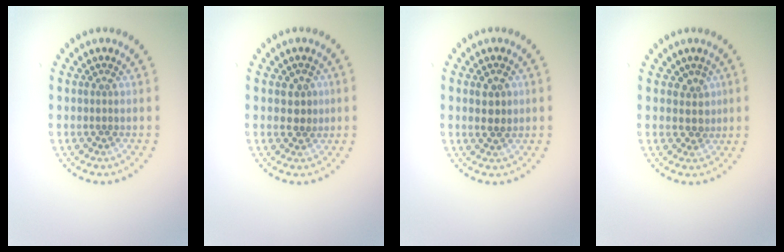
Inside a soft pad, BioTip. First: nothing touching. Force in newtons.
{"total": 1.8, "press": 1.7, "slide": 0.7}
{"total": 1.9, "press": 1.9, "slide": 0.3}
{"total": 1.7, "press": 1.4, "slide": 1.0}